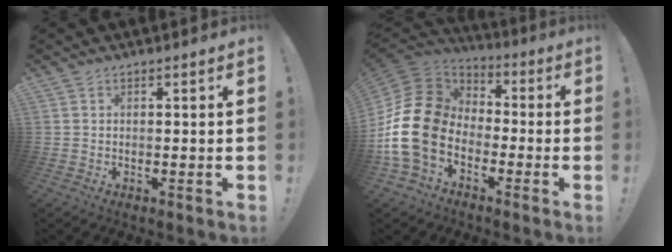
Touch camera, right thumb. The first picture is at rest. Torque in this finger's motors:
{"motor_torque": [2.82, 2.19, 1.91, -0.86, 0.64]}